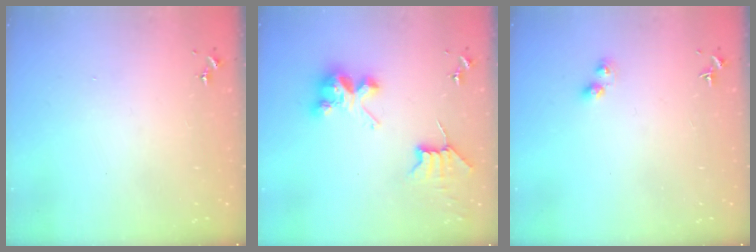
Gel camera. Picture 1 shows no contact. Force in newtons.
{"total": 8.9, "press": 8.9, "slide": 0.7}
{"total": 4.1, "press": 4.1, "slide": 0.3}